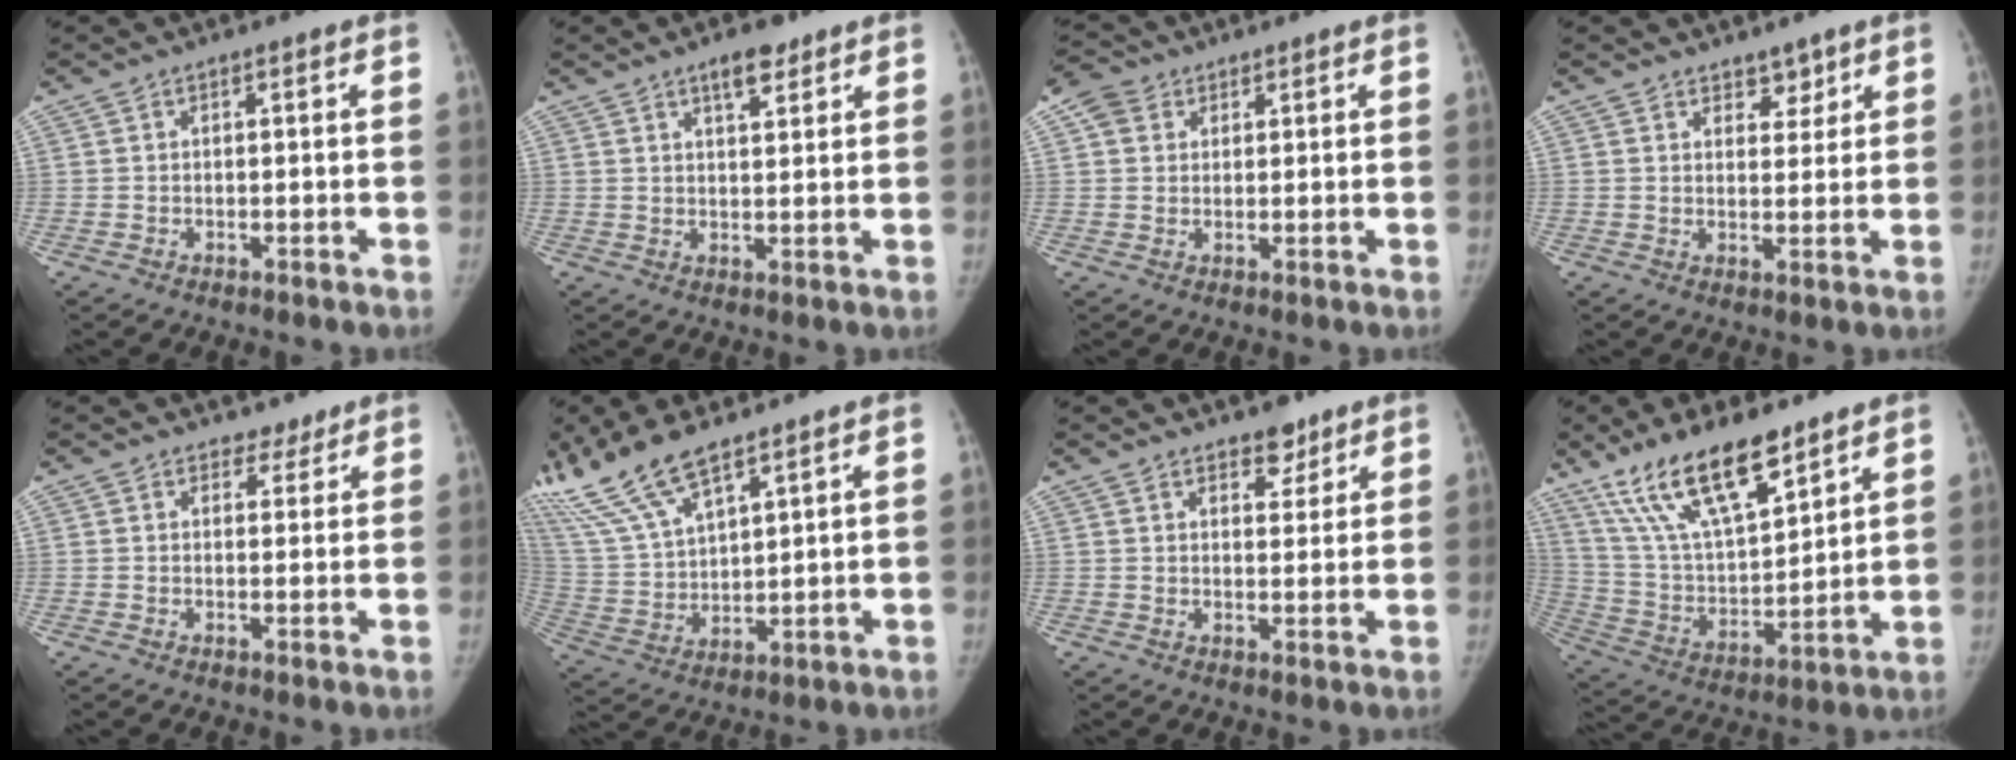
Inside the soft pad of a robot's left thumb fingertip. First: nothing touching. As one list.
[{"total": 4.8, "force": [3.3, 1.8, 3.0], "torque": [-0.035, -0.019, 0.051]}, {"total": 4.6, "force": [2.2, 3.7, 1.6], "torque": [-0.021, 0.002, 0.041]}, {"total": 3.4, "force": [2.6, 2.0, 0.9], "torque": [0.011, -0.018, 0.040]}, {"total": 2.6, "force": [2.1, 1.5, 0.2], "torque": [0.017, -0.013, 0.025]}, {"total": 15.7, "force": [11.7, 4.9, 9.2], "torque": [-0.189, -0.037, 0.243]}, {"total": 4.4, "force": [3.3, 2.3, 1.9], "torque": [-0.003, -0.021, 0.050]}, {"total": 19.8, "force": [13.4, 6.9, 12.8], "torque": [-0.206, -0.057, 0.258]}]